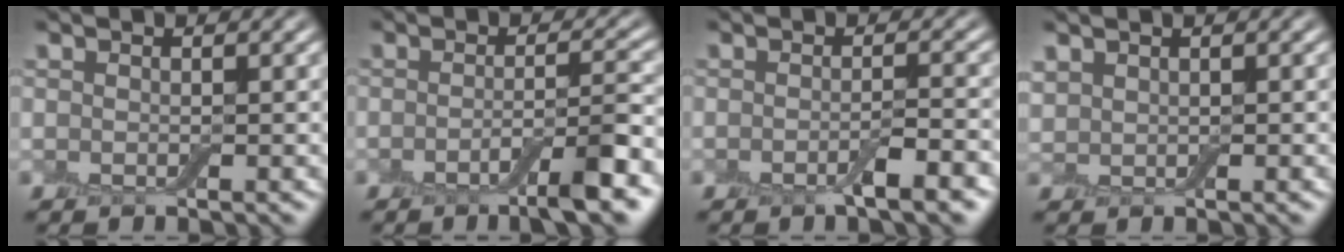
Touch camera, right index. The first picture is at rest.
{"total": 4.4, "force": [-2.4, 0.5, 3.6], "torque": [-0.055, 0.002, -0.043]}
{"total": 2.5, "force": [-1.5, 0.3, 1.9], "torque": [-0.031, -0.002, -0.025]}
{"total": 0.8, "force": [0.6, 0.5, 0.1], "torque": [-0.005, 0.002, 0.017]}